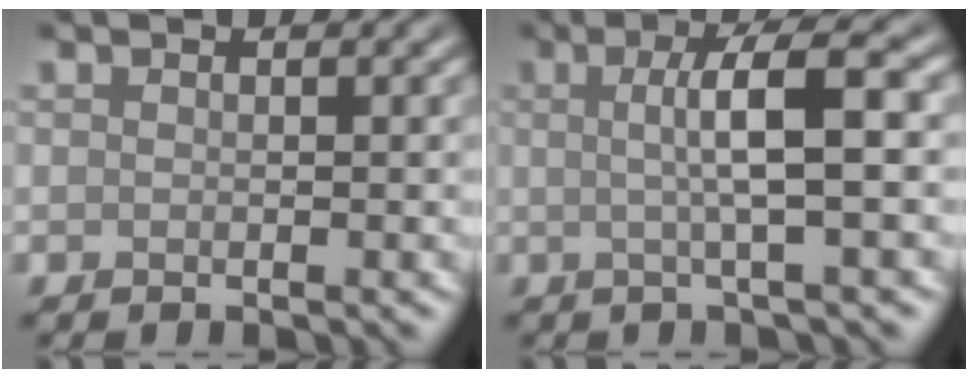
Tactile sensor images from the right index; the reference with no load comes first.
{"total": 5.4, "force": [0.4, 0.9, 5.3], "torque": [-0.083, 0.009, 0.004]}